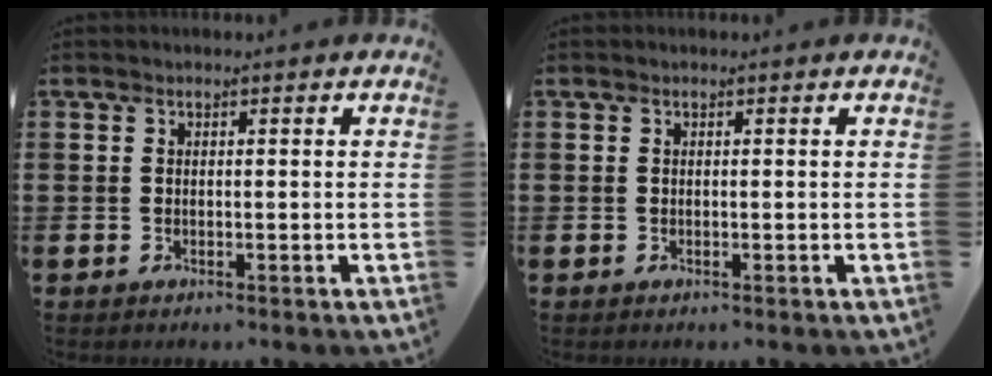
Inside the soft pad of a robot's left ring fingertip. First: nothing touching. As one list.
[{"total": 0.0}]